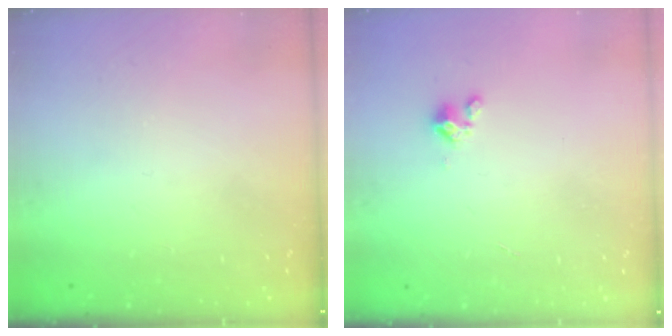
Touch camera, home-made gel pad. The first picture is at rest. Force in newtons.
{"total": 0.9, "press": 0.9, "slide": 0.2}